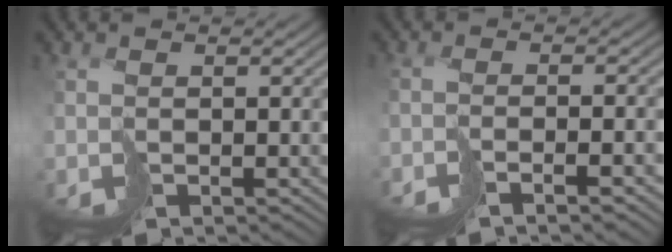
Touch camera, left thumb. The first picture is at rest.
{"total": 3.0, "force": [-2.2, -0.5, 2.0], "torque": [-0.021, 0.001, -0.042]}